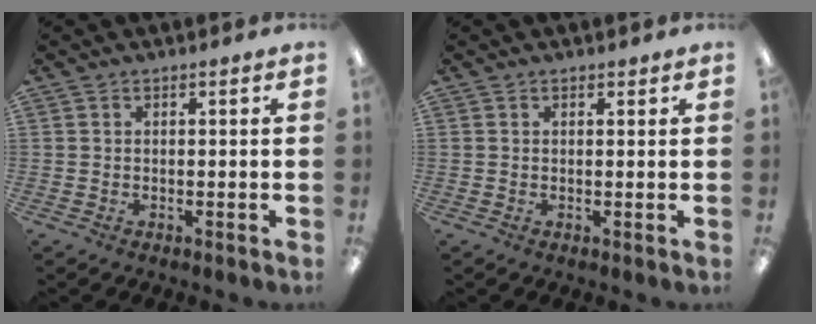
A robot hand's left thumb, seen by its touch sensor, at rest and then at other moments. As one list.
[{"total": 0.8, "force": [0.6, 0.5, 0.2], "torque": [0.004, -0.001, 0.010]}]